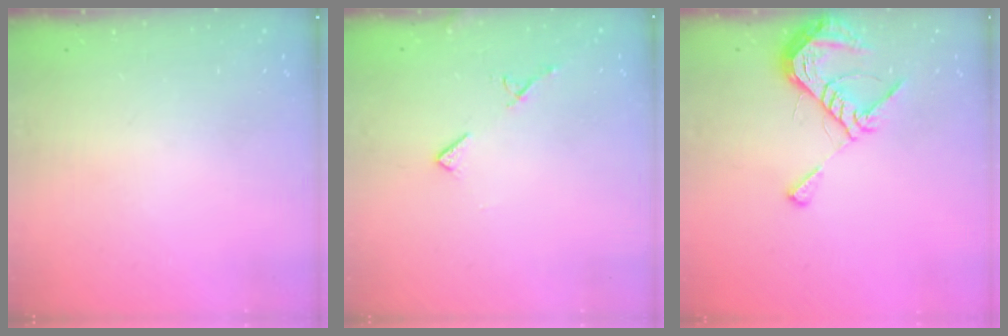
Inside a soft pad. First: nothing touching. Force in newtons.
{"total": 6.5, "press": 6.4, "slide": 0.9}
{"total": 9.3, "press": 9.3, "slide": 1.1}